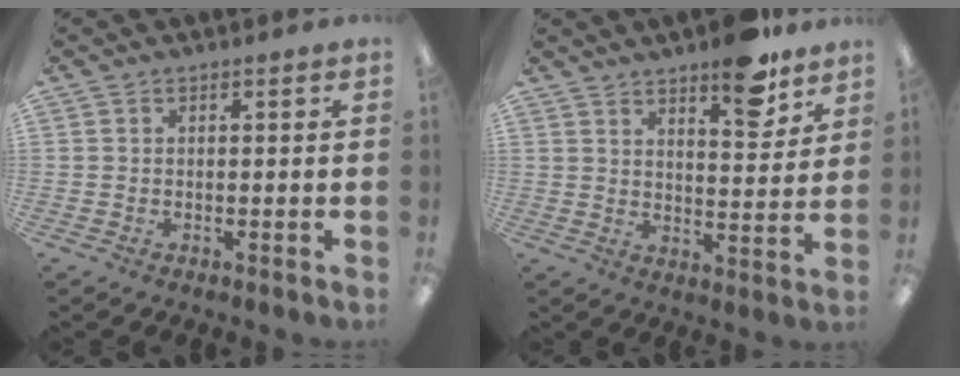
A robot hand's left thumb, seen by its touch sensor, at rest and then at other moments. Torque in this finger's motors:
{"motor_torque": [1.19, 0.60, 0.68, -0.62, 0.15]}